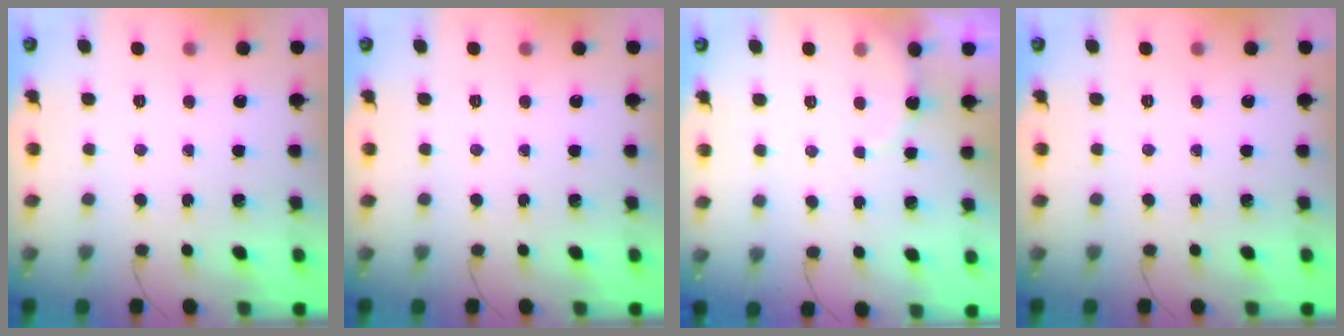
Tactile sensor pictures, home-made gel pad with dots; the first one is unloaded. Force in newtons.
{"total": 0.0}
{"total": 4.8, "press": 4.7, "slide": 0.6}
{"total": 0.0}